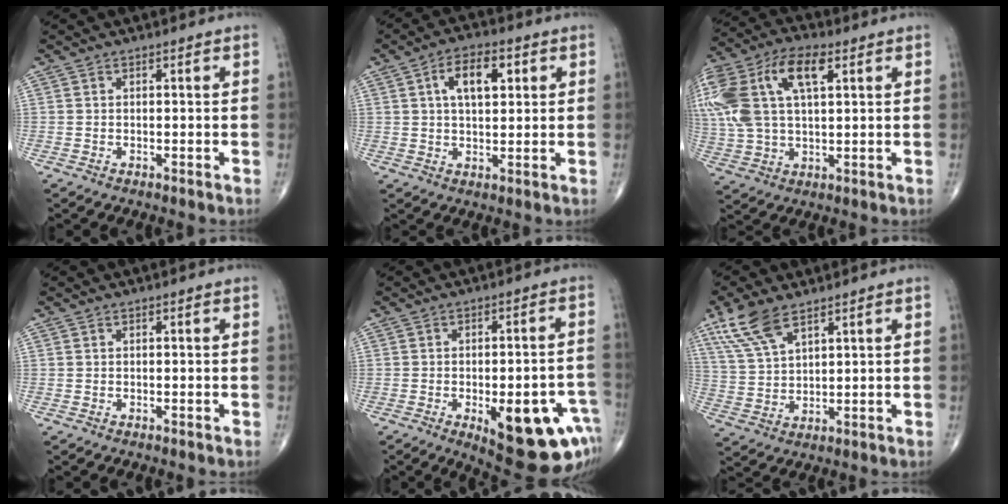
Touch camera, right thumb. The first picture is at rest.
{"total": 8.7, "force": [2.7, 4.4, 7.0], "torque": [-0.101, 0.003, 0.043]}
{"total": 22.1, "force": [6.9, 11.5, 17.5], "torque": [-0.413, 0.034, 0.124]}
{"total": 0.0}
{"total": 18.5, "force": [-7.4, 7.4, 15.2], "torque": [-0.130, 0.025, -0.078]}
{"total": 9.4, "force": [6.1, 3.7, 6.2], "torque": [-0.129, -0.013, 0.131]}